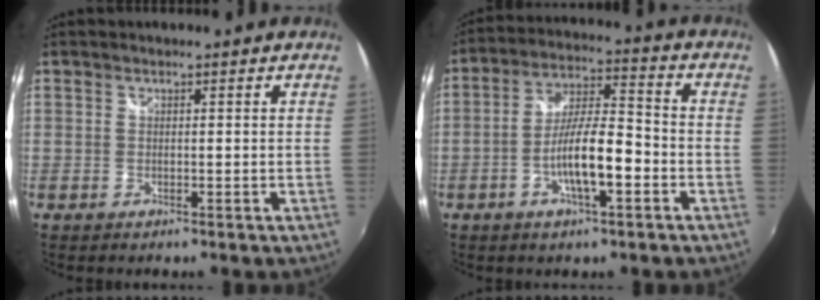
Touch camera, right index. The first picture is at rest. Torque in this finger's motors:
{"motor_torque": [1.21, -0.93, 0.81, 0.18]}